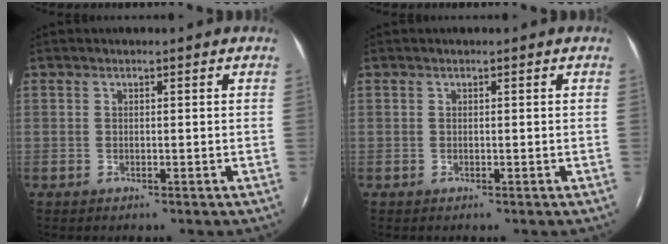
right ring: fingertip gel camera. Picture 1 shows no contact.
{"total": 0.0}